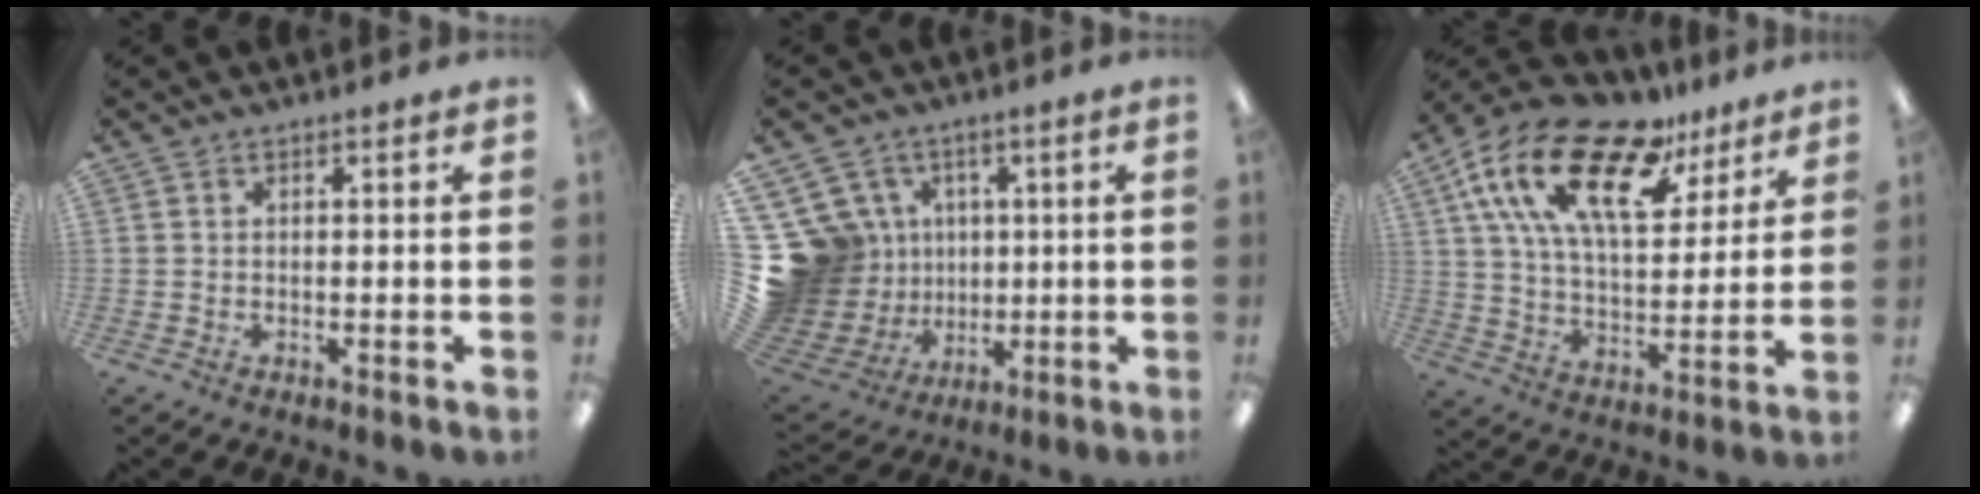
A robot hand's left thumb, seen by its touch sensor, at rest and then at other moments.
{"total": 18.4, "force": [3.1, 17.0, 6.3], "torque": [-0.173, -0.029, 0.098]}
{"total": 22.3, "force": [12.9, 10.2, 15.0], "torque": [-0.285, -0.059, 0.225]}